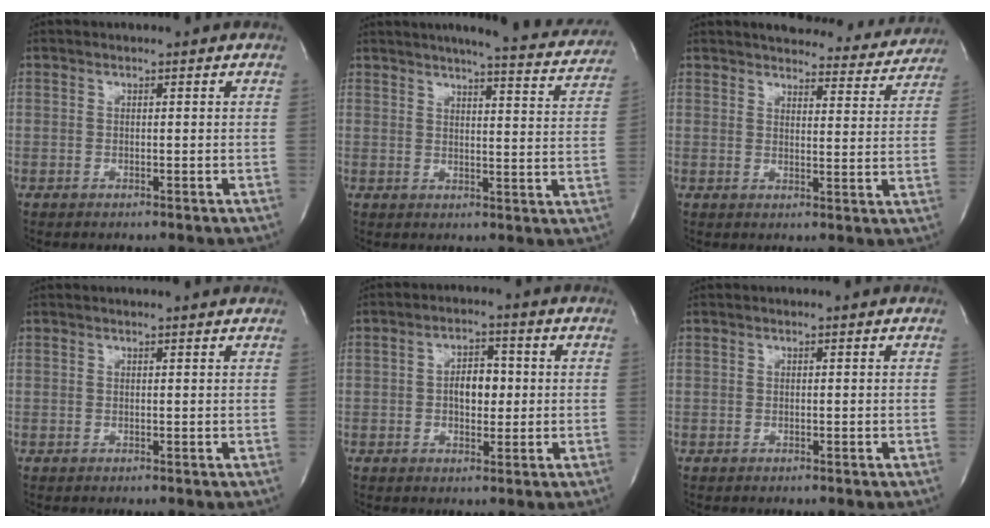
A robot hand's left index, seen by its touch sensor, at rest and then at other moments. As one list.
[{"total": 17.8, "force": [16.2, 1.9, 7.2], "torque": [-0.089, -0.035, 0.180]}, {"total": 16.0, "force": [15.0, 4.0, 3.7], "torque": [-0.021, -0.023, 0.166]}, {"total": 2.7, "force": [2.6, 0.0, 0.6], "torque": [-0.012, 0.008, 0.025]}, {"total": 4.8, "force": [0.1, 2.6, 4.0], "torque": [-0.065, 0.009, 0.003]}, {"total": 0.0}]